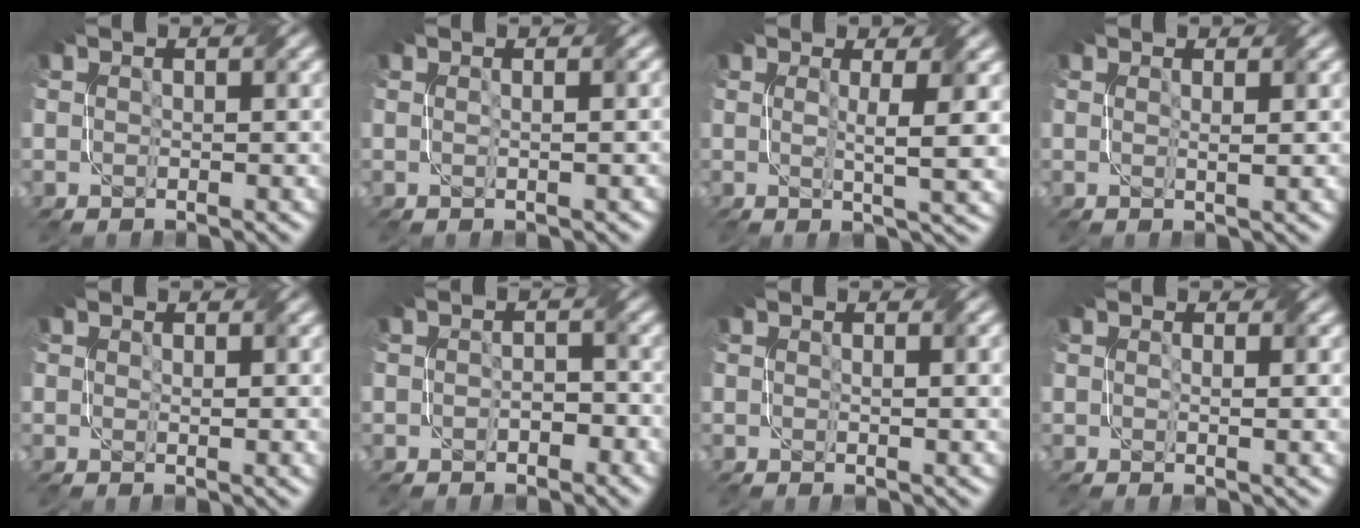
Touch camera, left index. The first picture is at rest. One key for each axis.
{"total": 1.4, "fx": 0.2, "fy": 0.4, "fz": 1.3, "tx": -0.018, "ty": 0.001, "tz": -0.009}
{"total": 4.5, "fx": 0.6, "fy": 0.7, "fz": 4.4, "tx": -0.068, "ty": -0.005, "tz": 0.009}
{"total": 1.6, "fx": 0.4, "fy": 0.2, "fz": 1.5, "tx": -0.021, "ty": 0.002, "tz": -0.001}
{"total": 1.3, "fx": 0.7, "fy": 0.5, "fz": 1.0, "tx": -0.014, "ty": -0.004, "tz": 0.013}
{"total": 1.5, "fx": -0.6, "fy": 0.9, "fz": 1.2, "tx": -0.019, "ty": 0.000, "tz": -0.011}
{"total": 1.7, "fx": 0.5, "fy": 0.3, "fz": 1.6, "tx": -0.021, "ty": 0.001, "tz": 0.009}
{"total": 1.5, "fx": 0.4, "fy": 0.3, "fz": 1.4, "tx": -0.023, "ty": -0.002, "tz": 0.008}